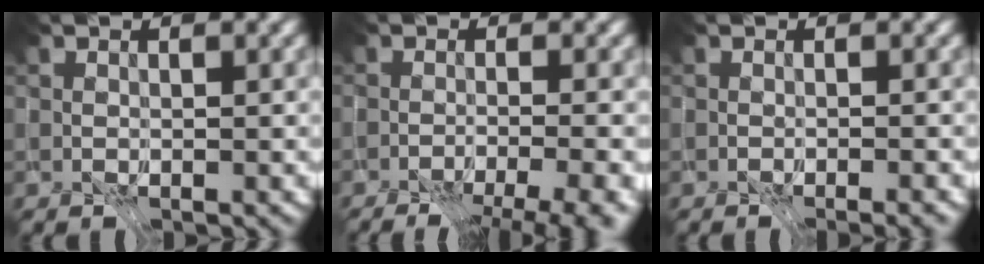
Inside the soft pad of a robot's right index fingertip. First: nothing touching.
{"total": 10.1, "force": [-7.6, 2.3, 6.2], "torque": [-0.069, -0.018, -0.072]}
{"total": 1.9, "force": [-1.7, -0.7, 0.2], "torque": [0.020, -0.007, -0.034]}